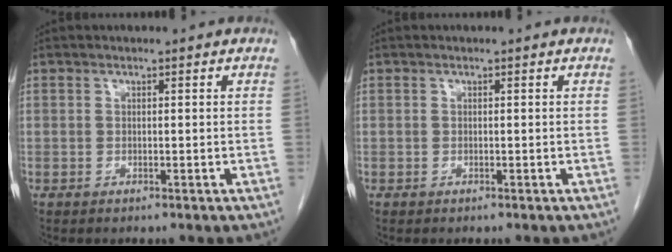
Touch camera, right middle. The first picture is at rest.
{"total": 0.0}